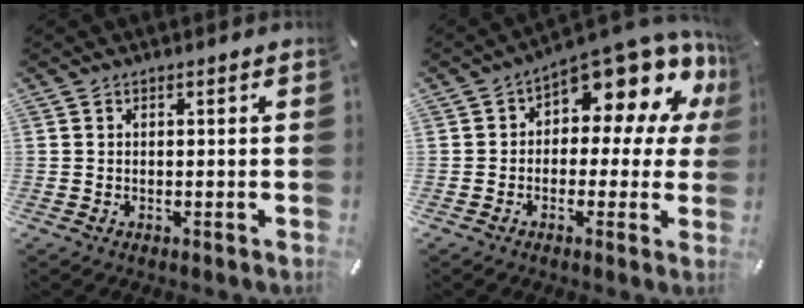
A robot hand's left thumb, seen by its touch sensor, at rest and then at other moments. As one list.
[{"total": 12.2, "force": [7.9, 5.5, 7.6], "torque": [-0.106, -0.079, 0.132]}]